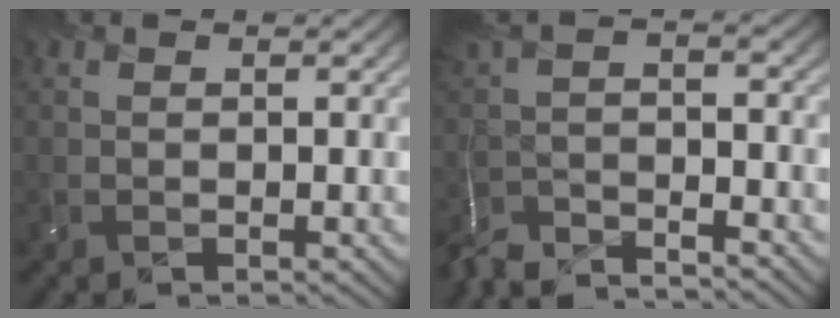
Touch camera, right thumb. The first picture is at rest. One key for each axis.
{"total": 7.7, "fx": -7.3, "fy": 0.1, "fz": 2.5, "tx": -0.042, "ty": -0.011, "tz": -0.133}